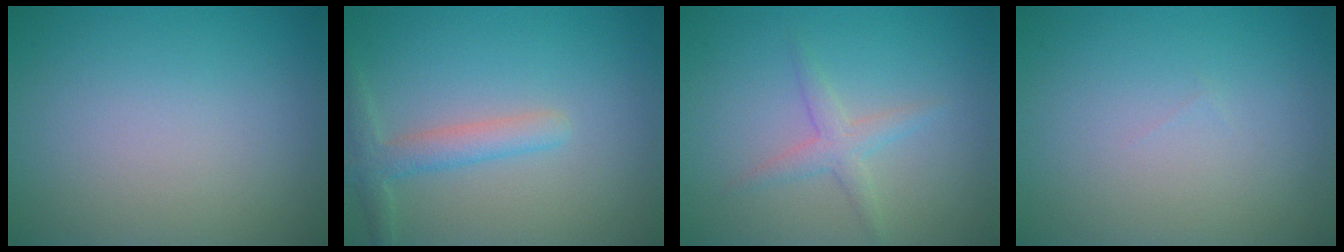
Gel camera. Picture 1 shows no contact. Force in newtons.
{"total": 2.5, "press": 2.5, "slide": 0.0}
{"total": 2.0, "press": 2.0, "slide": 0.1}
{"total": 0.0}